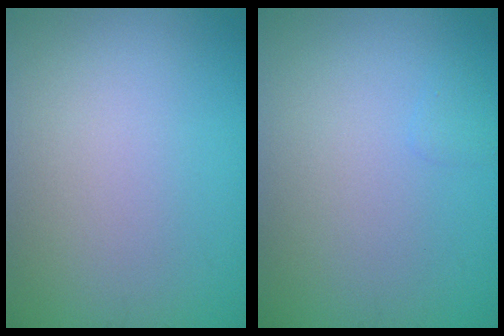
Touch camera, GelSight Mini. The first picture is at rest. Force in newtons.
{"total": 0.6, "press": 0.6, "slide": 0.1}